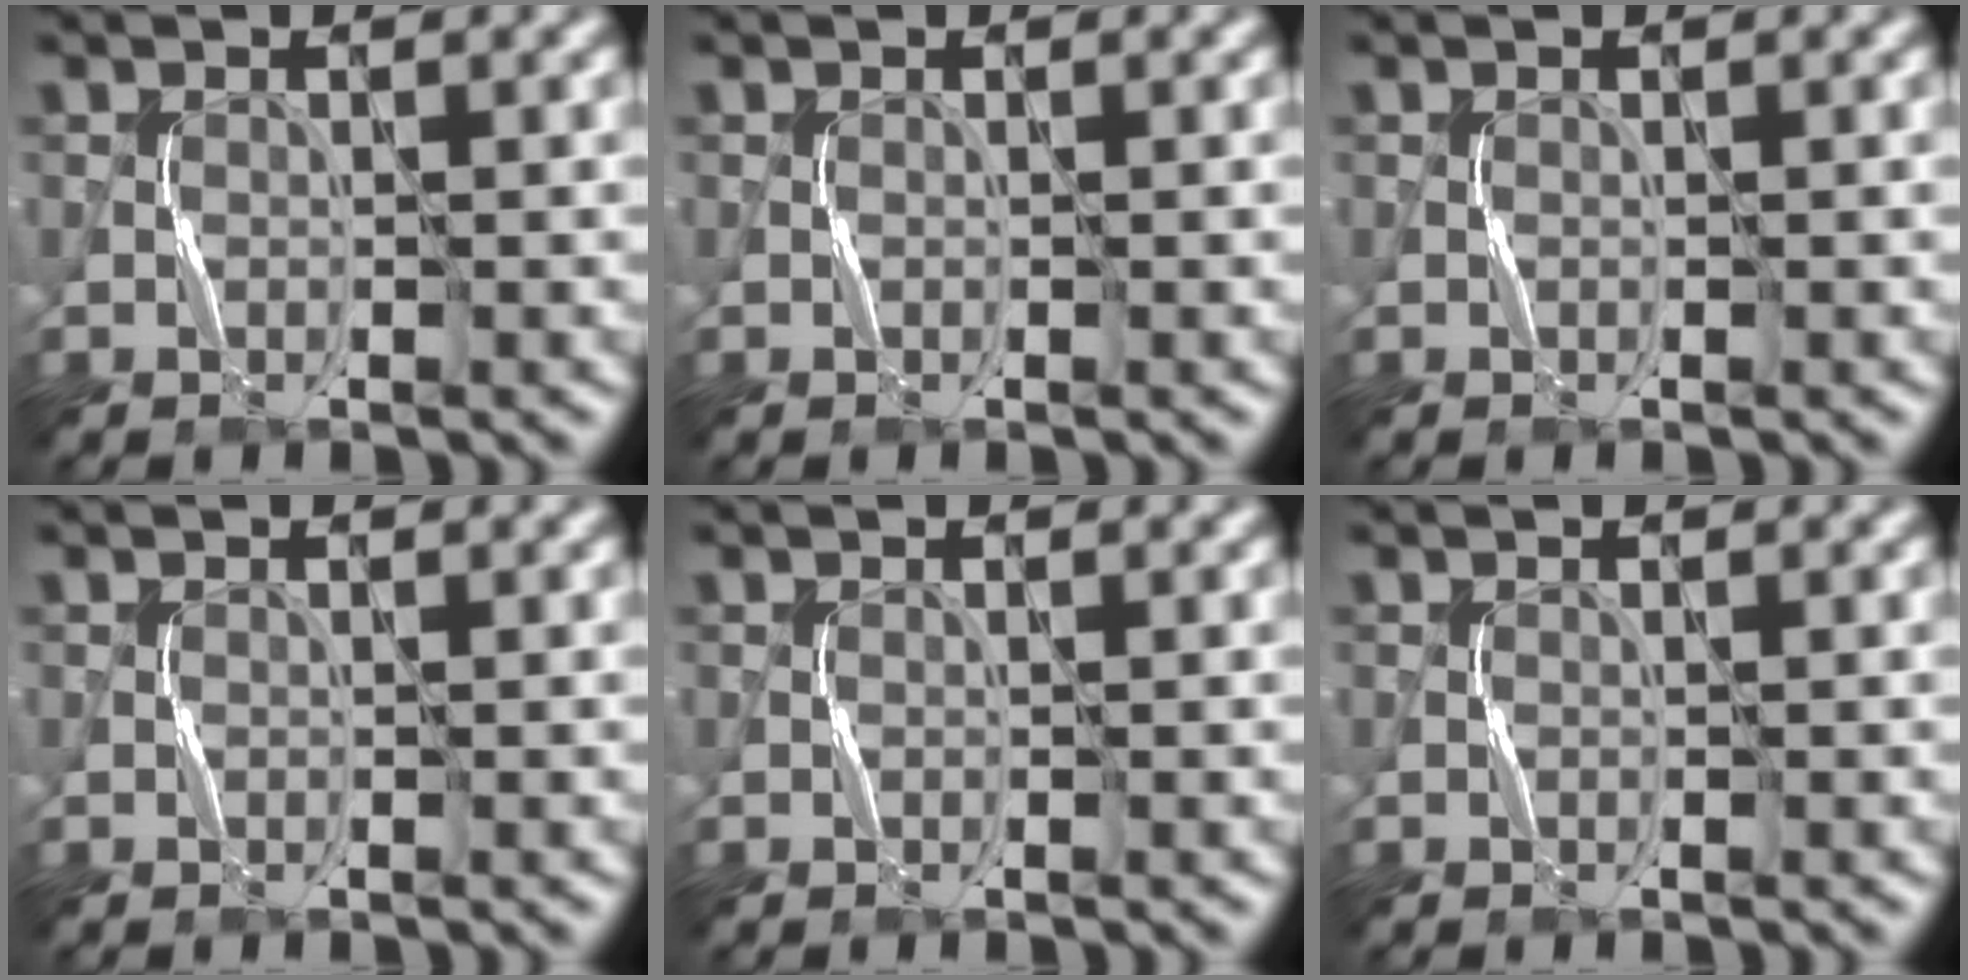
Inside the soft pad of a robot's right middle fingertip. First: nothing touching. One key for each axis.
{"total": 0.0}
{"total": 0.0}
{"total": 0.0}
{"total": 0.0}
{"total": 0.0}